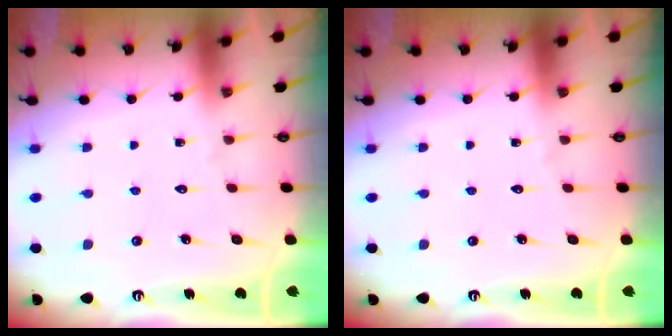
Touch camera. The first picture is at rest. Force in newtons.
{"total": 0.0}